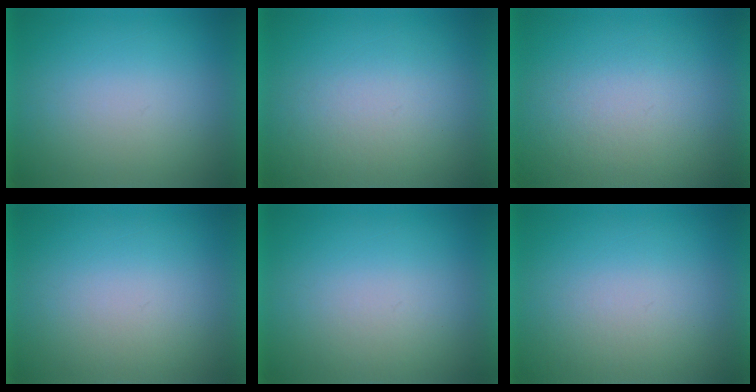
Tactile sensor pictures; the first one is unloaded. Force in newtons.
{"total": 3.2}
{"total": 4.0}
{"total": 1.0}
{"total": 1.4}
{"total": 1.7}